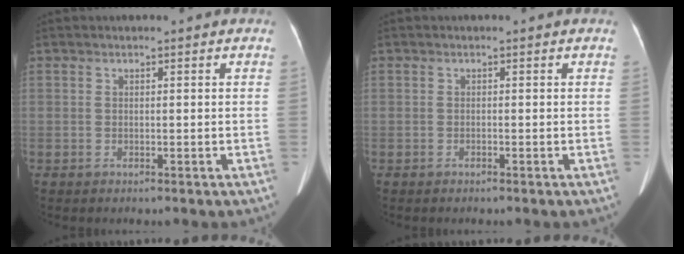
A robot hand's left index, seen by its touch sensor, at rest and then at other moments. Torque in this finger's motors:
{"motor_torque": [-0.17, -0.06, -0.01, -0.01]}